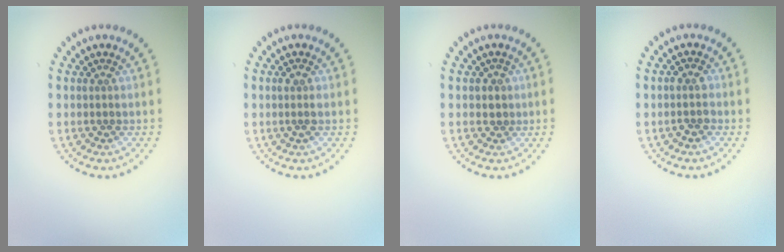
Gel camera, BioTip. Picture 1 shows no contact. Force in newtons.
{"total": 1.2, "press": 1.0, "slide": 0.6}
{"total": 0.8, "press": 0.7, "slide": 0.5}
{"total": 1.6, "press": 1.4, "slide": 0.6}